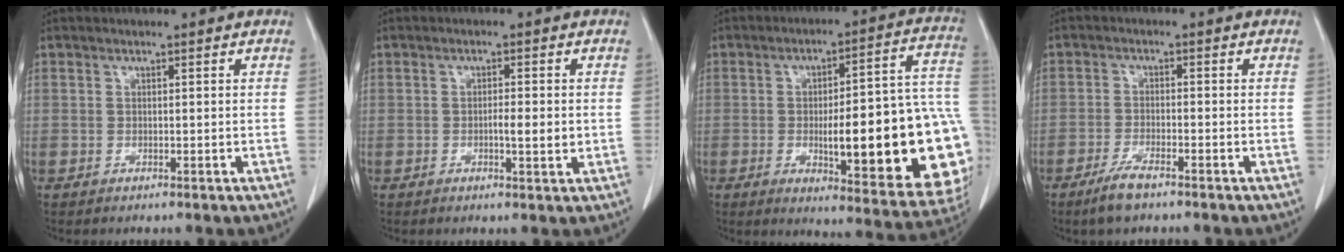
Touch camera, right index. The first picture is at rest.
{"total": 2.9, "force": [-0.3, 0.4, 2.8], "torque": [-0.048, -0.002, -0.005]}
{"total": 25.4, "force": [-4.4, 4.9, 24.5], "torque": [-0.243, 0.017, -0.047]}
{"total": 4.1, "force": [-3.0, 0.7, 2.7], "torque": [-0.063, -0.007, -0.054]}